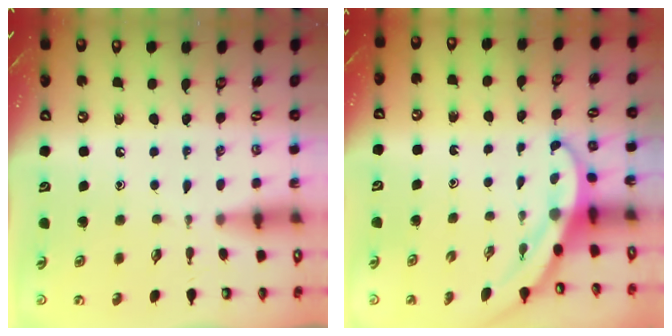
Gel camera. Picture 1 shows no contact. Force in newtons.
{"total": 3.0, "press": 3.0, "slide": 0.1}